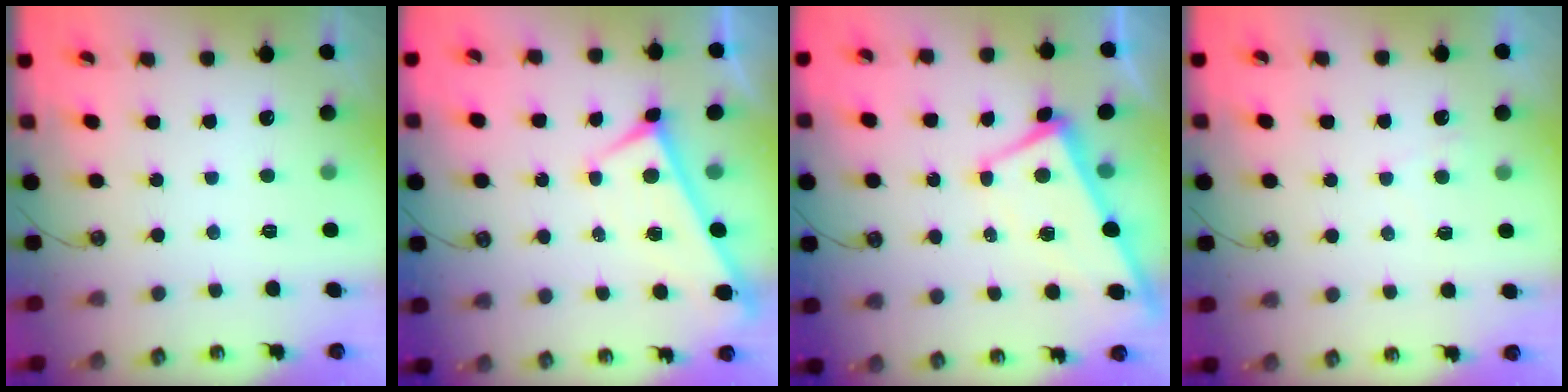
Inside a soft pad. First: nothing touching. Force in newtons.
{"total": 0.0}
{"total": 2.4, "press": 2.4, "slide": 0.3}
{"total": 2.0, "press": 2.0, "slide": 0.4}